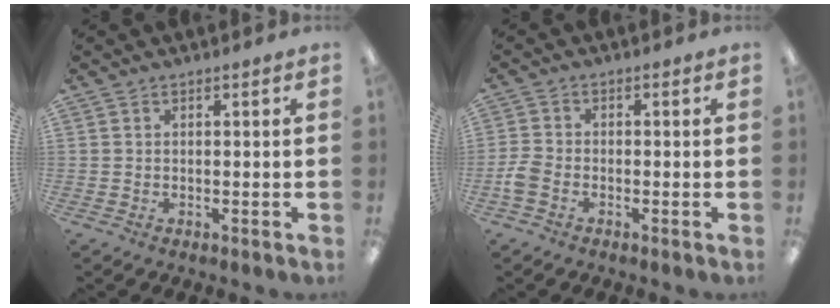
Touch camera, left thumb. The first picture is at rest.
{"total": 3.6, "force": [-1.6, 2.3, 2.3], "torque": [-0.050, 0.004, -0.031]}